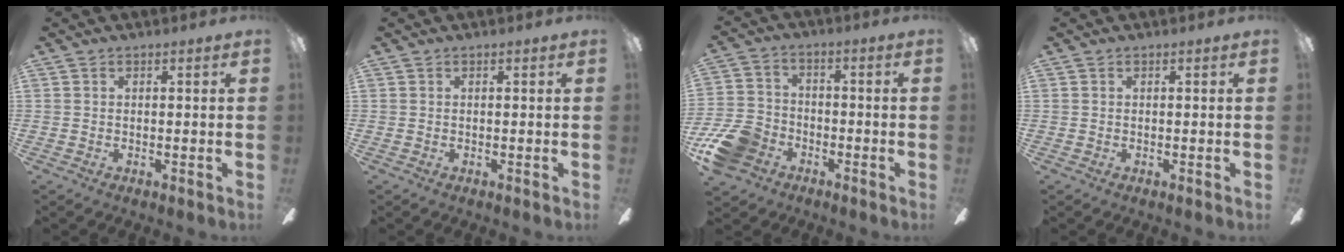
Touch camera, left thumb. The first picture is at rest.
{"total": 0.0}
{"total": 11.3, "force": [-6.2, 8.0, 5.1], "torque": [-0.117, 0.047, -0.113]}
{"total": 0.0}